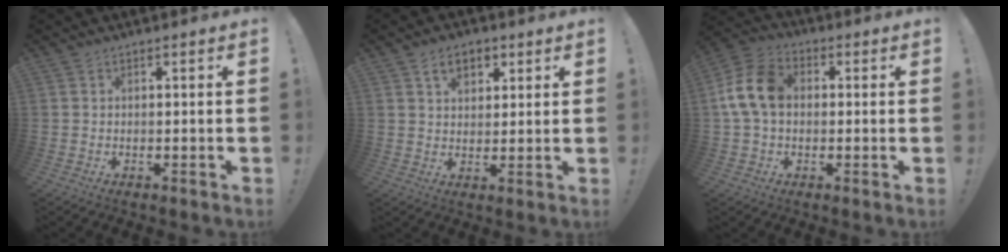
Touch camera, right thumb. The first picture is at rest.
{"total": 6.8, "force": [3.3, 4.6, 3.8], "torque": [-0.054, -0.003, 0.060]}
{"total": 12.8, "force": [1.1, 9.2, 8.9], "torque": [-0.176, 0.015, 0.024]}